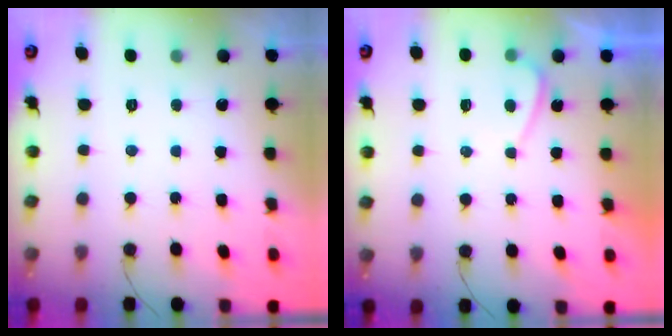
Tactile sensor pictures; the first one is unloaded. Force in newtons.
{"total": 1.6, "press": 1.4, "slide": 0.6}